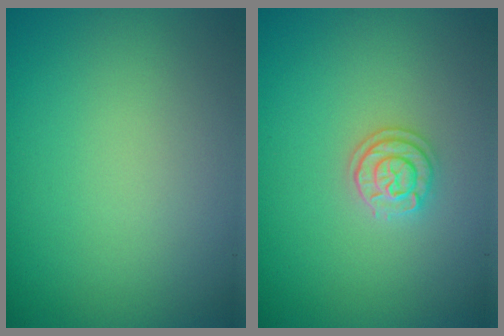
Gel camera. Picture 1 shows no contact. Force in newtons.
{"total": 2.1, "press": 2.0, "slide": 0.6}